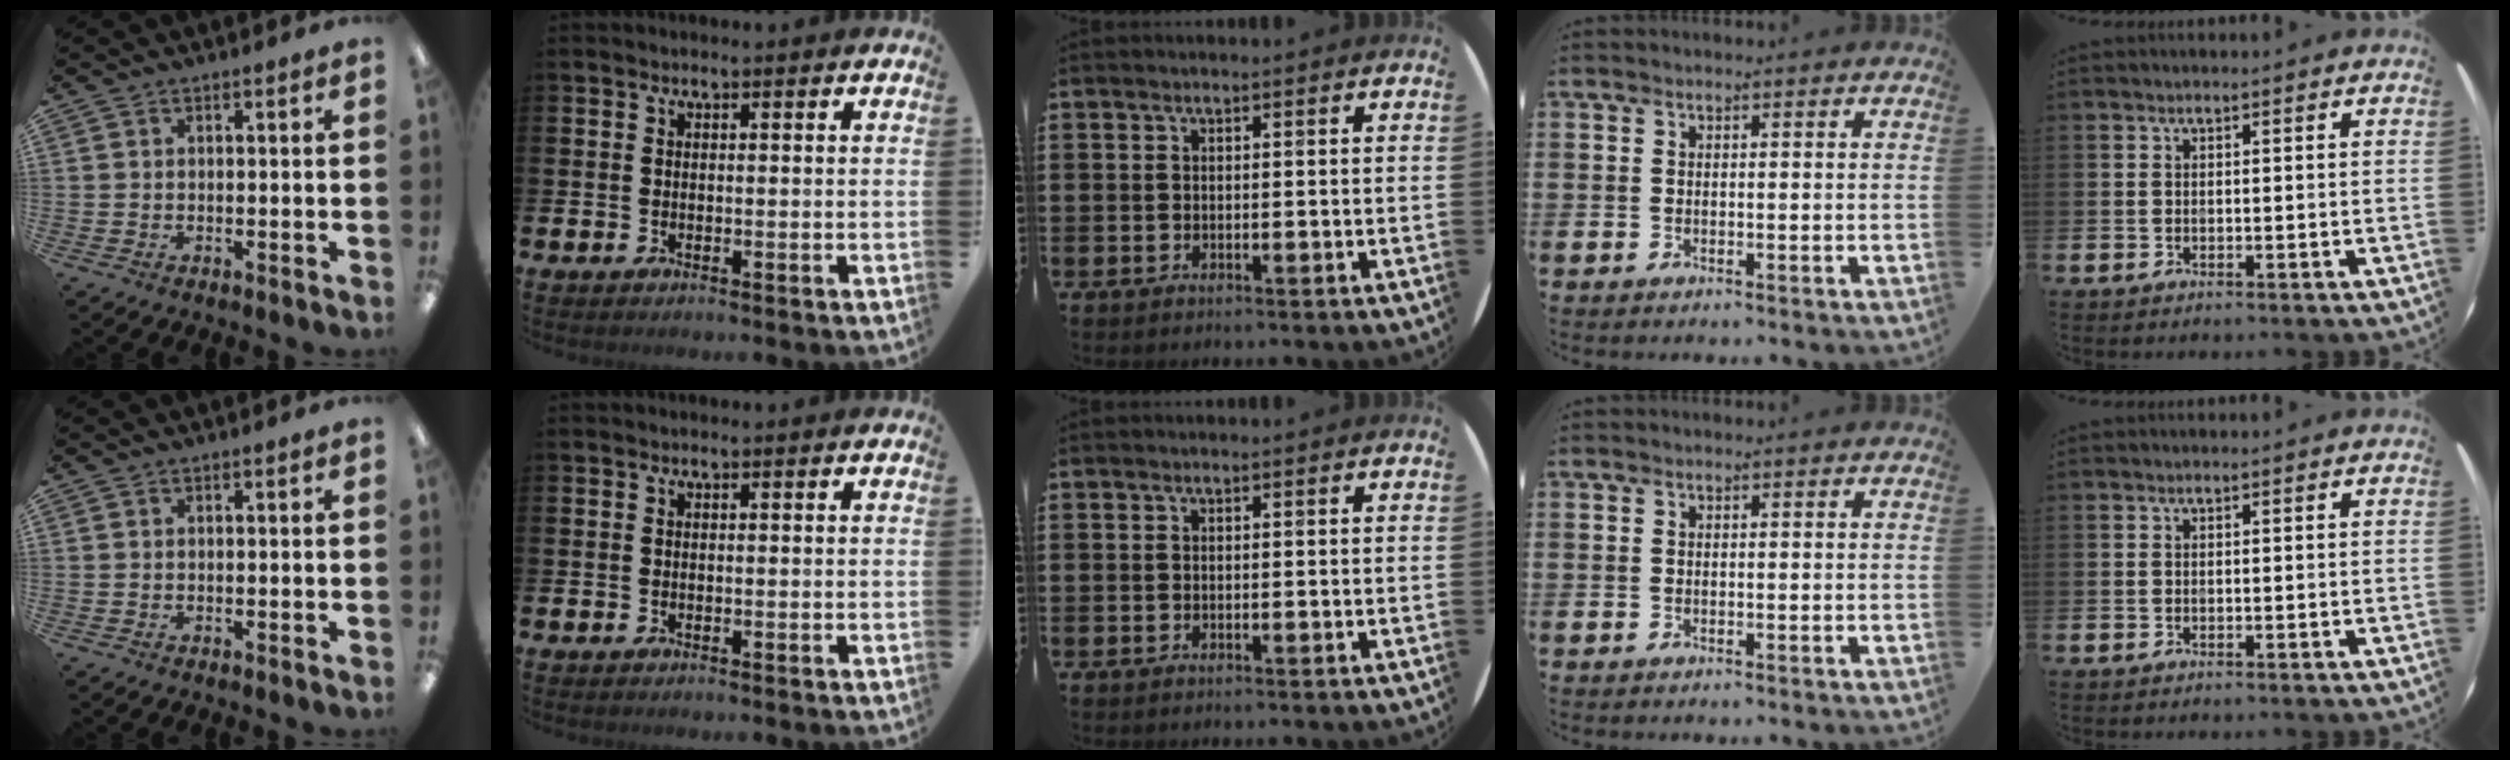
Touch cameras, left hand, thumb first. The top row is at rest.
{}